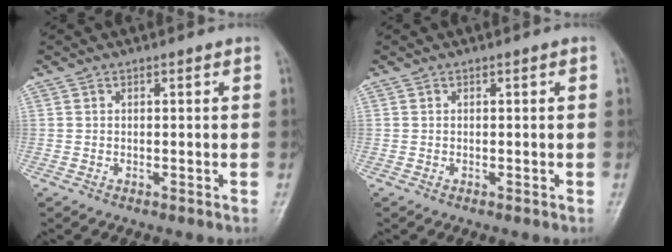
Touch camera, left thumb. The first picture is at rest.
{"total": 0.0}